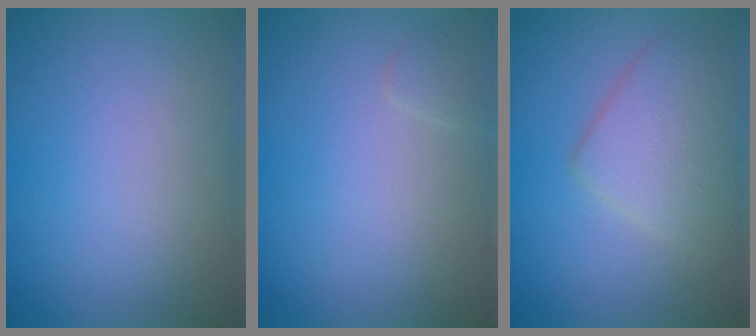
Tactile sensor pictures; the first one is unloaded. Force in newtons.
{"total": 0.8, "press": 0.8, "slide": 0.0}
{"total": 4.4, "press": 4.4, "slide": 0.1}